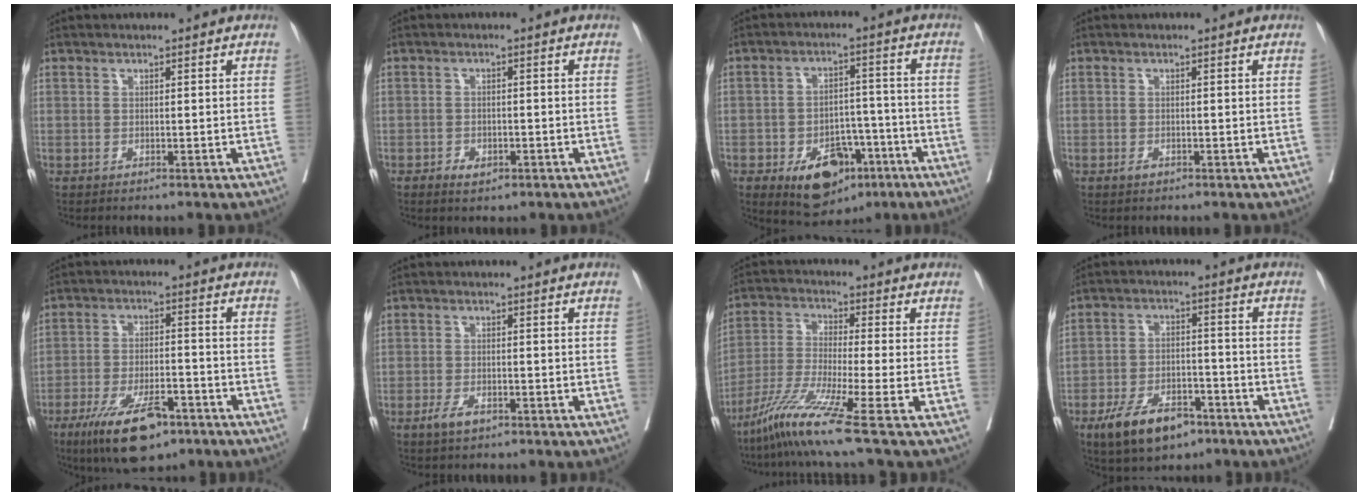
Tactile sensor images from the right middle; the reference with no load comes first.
{"total": 2.3, "force": [-1.3, 1.4, 1.3], "torque": [-0.019, 0.003, -0.012]}
{"total": 11.6, "force": [-6.0, 6.9, 7.1], "torque": [-0.105, 0.011, -0.084]}
{"total": 0.8, "force": [-0.5, 0.4, 0.5], "torque": [-0.009, 0.000, -0.006]}
{"total": 11.9, "force": [-7.6, 3.9, 8.4], "torque": [-0.149, -0.013, -0.125]}
{"total": 2.9, "force": [-1.7, 1.1, 2.0], "torque": [-0.041, 0.000, -0.030]}
{"total": 10.3, "force": [-6.8, -1.9, 7.5], "torque": [-0.152, -0.040, -0.135]}
{"total": 10.2, "force": [-6.4, 4.8, 6.3], "torque": [-0.115, -0.003, -0.107]}